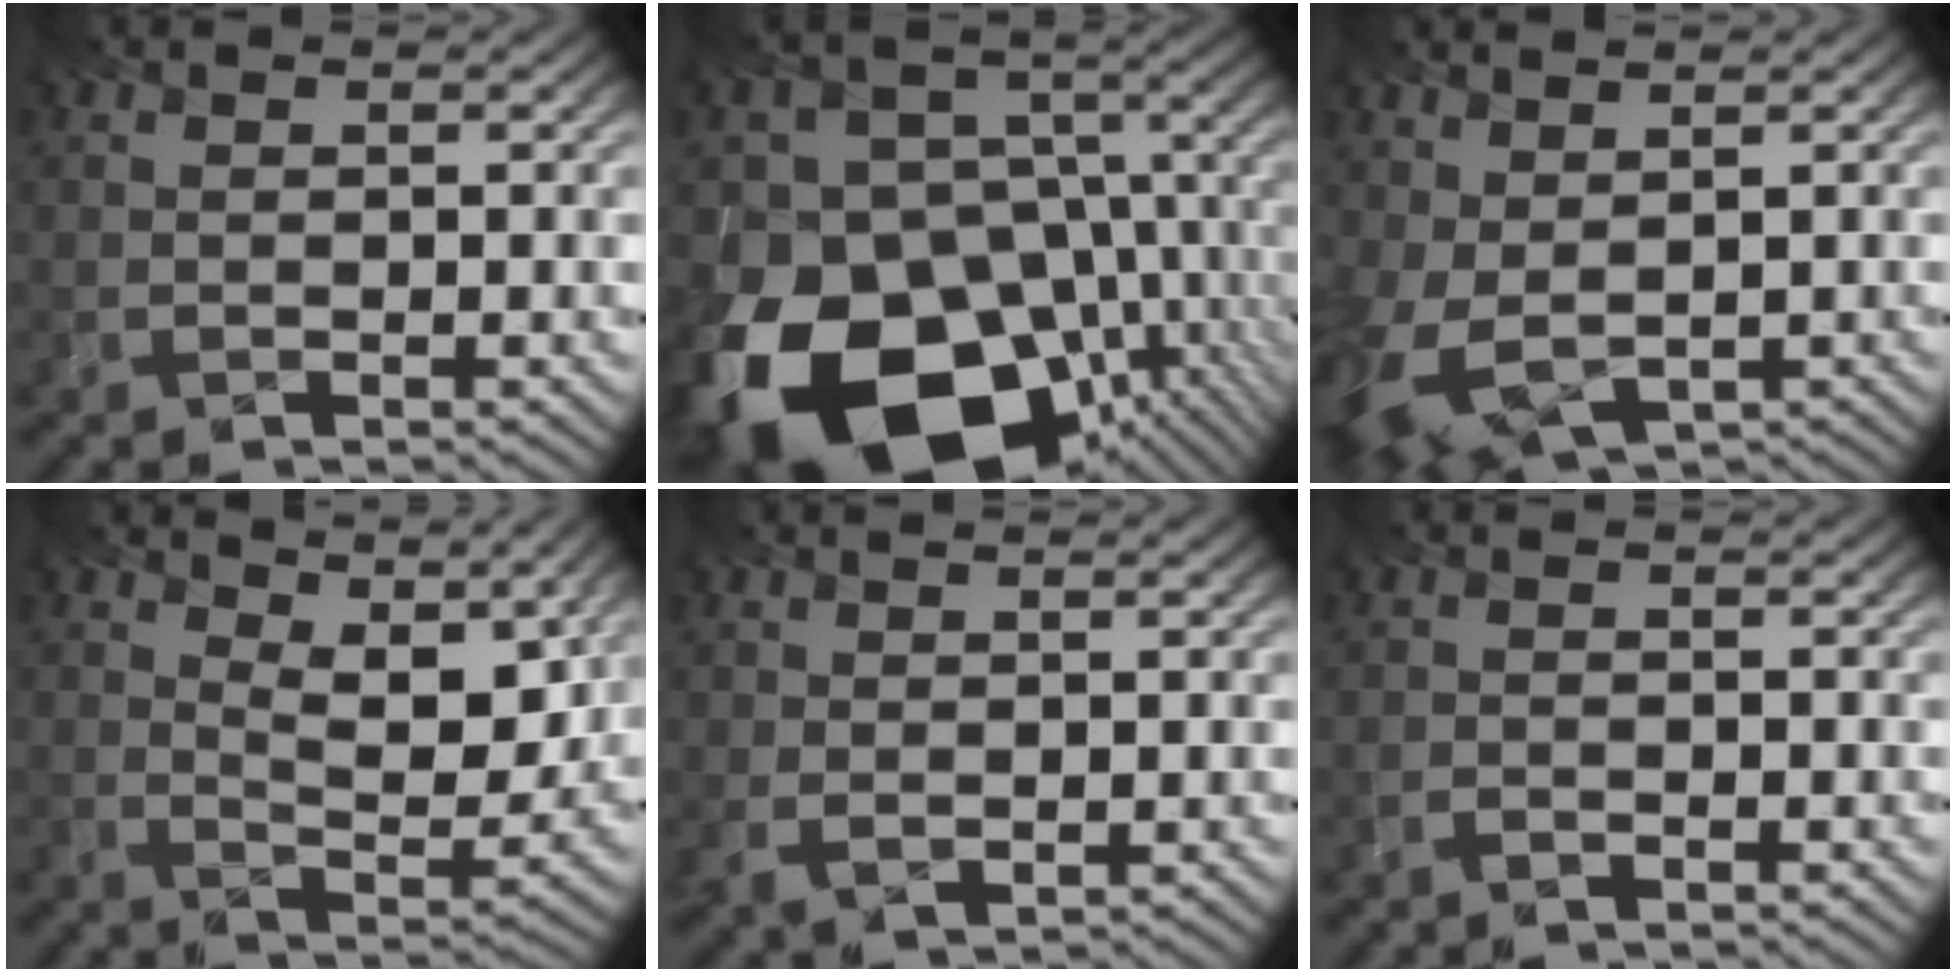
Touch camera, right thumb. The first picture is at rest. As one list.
[{"total": 20.6, "force": [-10.6, 14.0, 10.7], "torque": [-0.190, -0.037, -0.161]}, {"total": 6.7, "force": [0.0, 4.2, 5.2], "torque": [-0.155, -0.020, 0.012]}, {"total": 10.1, "force": [6.4, 3.8, 6.8], "torque": [-0.117, -0.011, 0.088]}, {"total": 0.8, "force": [0.4, 0.5, 0.5], "torque": [-0.016, 0.000, 0.013]}, {"total": 1.3, "force": [-1.2, -0.2, -0.2], "torque": [0.003, -0.002, -0.026]}]